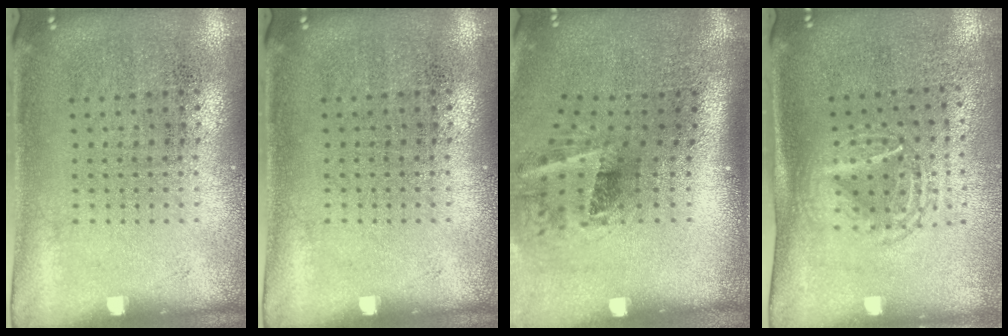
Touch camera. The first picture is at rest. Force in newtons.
{"total": 0.0}
{"total": 1.9, "press": 1.2, "slide": 1.5}
{"total": 1.7, "press": 1.4, "slide": 1.0}